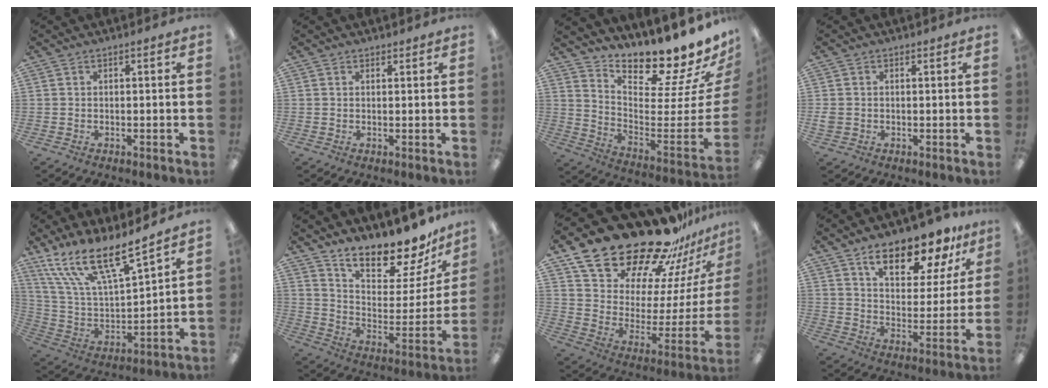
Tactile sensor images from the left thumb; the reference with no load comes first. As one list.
[{"total": 0.9, "force": [0.8, 0.4, 0.0], "torque": [0.000, 0.000, 0.016]}, {"total": 14.3, "force": [13.6, 1.5, 4.1], "torque": [-0.033, -0.150, 0.217]}, {"total": 2.0, "force": [0.0, 1.8, 0.7], "torque": [-0.012, 0.004, -0.001]}, {"total": 17.3, "force": [13.5, 4.1, 10.0], "torque": [-0.204, -0.093, 0.241]}, {"total": 16.4, "force": [15.0, 4.3, 5.2], "torque": [-0.091, -0.134, 0.263]}, {"total": 26.3, "force": [22.1, 10.1, 10.1], "torque": [-0.156, -0.177, 0.401]}, {"total": 15.2, "force": [11.2, 5.8, 8.4], "torque": [-0.128, -0.061, 0.191]}]